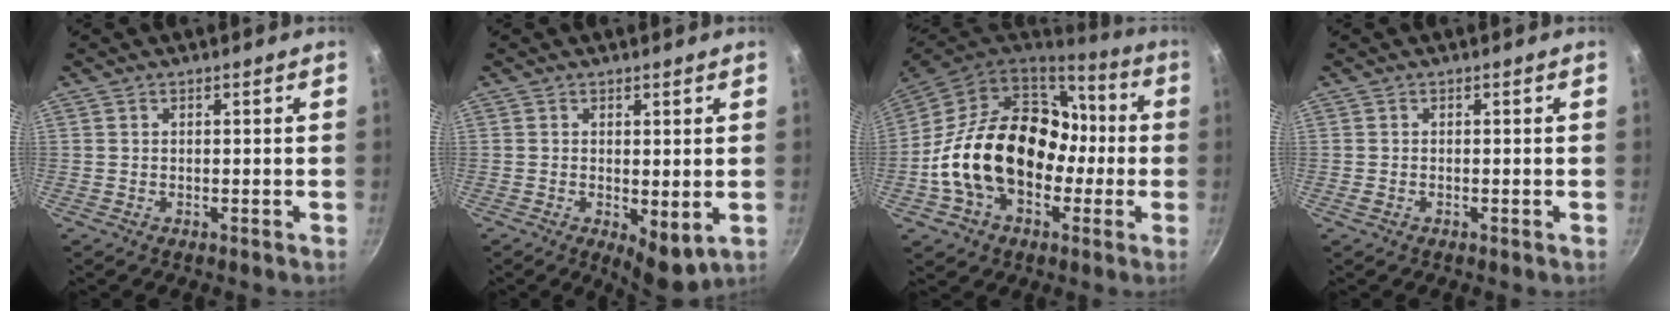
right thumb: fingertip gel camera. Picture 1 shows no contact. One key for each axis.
{"total": 5.6, "fx": -0.2, "fy": 2.5, "fz": 5.0, "tx": -0.064, "ty": -0.016, "tz": 0.004}
{"total": 24.9, "fx": -2.5, "fy": 17.7, "fz": 17.3, "tx": -0.280, "ty": 0.060, "tz": -0.035}
{"total": 0.7, "fx": -0.3, "fy": 0.3, "fz": 0.6, "tx": -0.014, "ty": 0.002, "tz": -0.009}